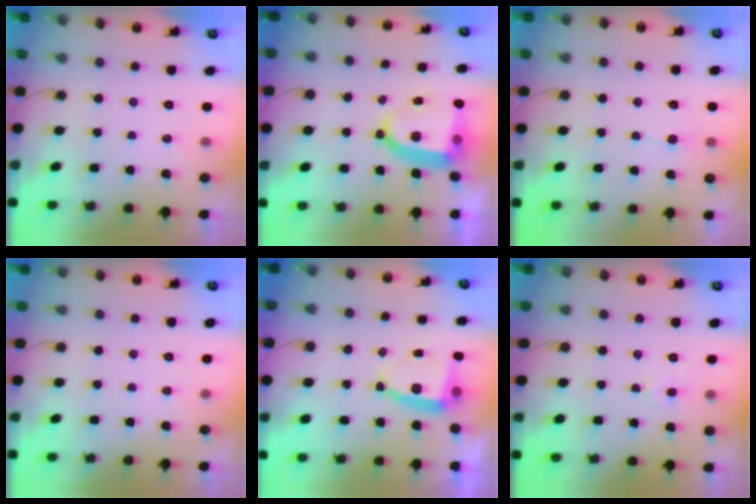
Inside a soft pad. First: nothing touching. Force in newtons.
{"total": 11.1, "press": 11.0, "slide": 1.5}
{"total": 3.0, "press": 3.0, "slide": 0.4}
{"total": 0.0}
{"total": 6.0, "press": 5.9, "slide": 0.6}
{"total": 3.3, "press": 3.3, "slide": 0.4}